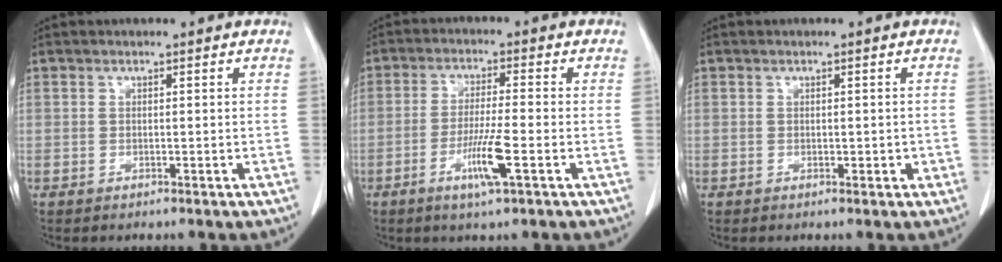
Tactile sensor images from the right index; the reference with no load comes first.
{"total": 6.5, "force": [-2.7, -0.2, 5.9], "torque": [-0.115, -0.013, -0.050]}
{"total": 1.2, "force": [-0.2, 0.9, 0.9], "torque": [-0.010, 0.004, 0.001]}